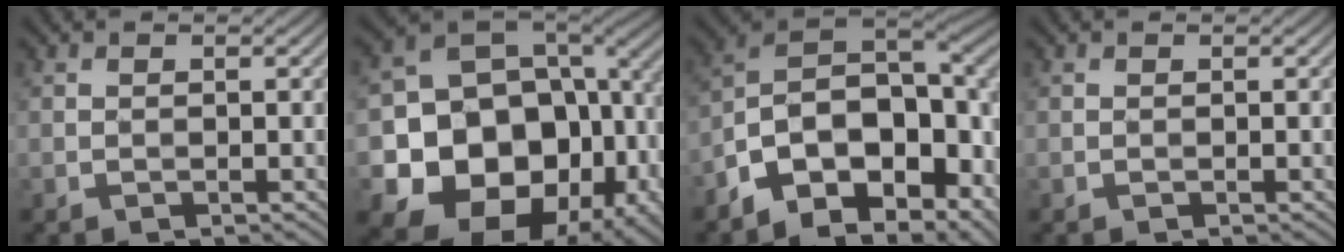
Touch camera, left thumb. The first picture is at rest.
{"total": 18.9, "force": [-5.8, 15.0, 9.9], "torque": [-0.203, -0.051, -0.070]}
{"total": 15.4, "force": [-6.4, 8.3, 11.2], "torque": [-0.208, -0.020, -0.105]}
{"total": 0.0}